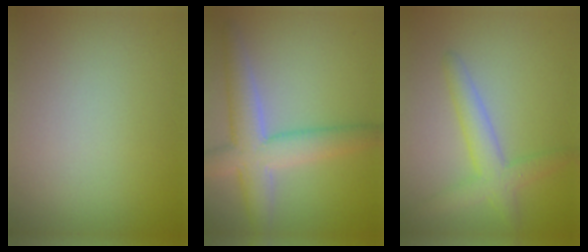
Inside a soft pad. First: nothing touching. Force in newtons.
{"total": 6.0, "press": 5.9, "slide": 0.5}
{"total": 3.4, "press": 3.4, "slide": 0.1}